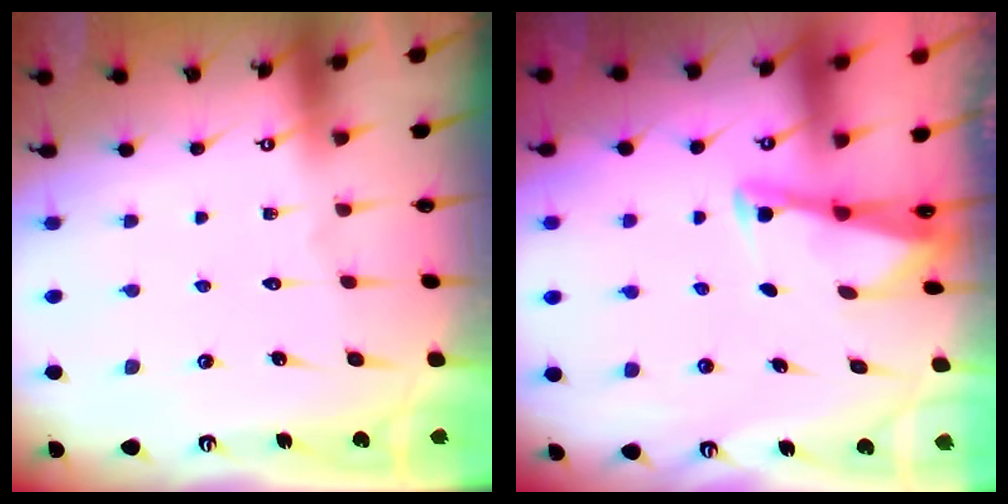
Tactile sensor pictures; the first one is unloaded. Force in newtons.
{"total": 2.6, "press": 2.6, "slide": 0.1}